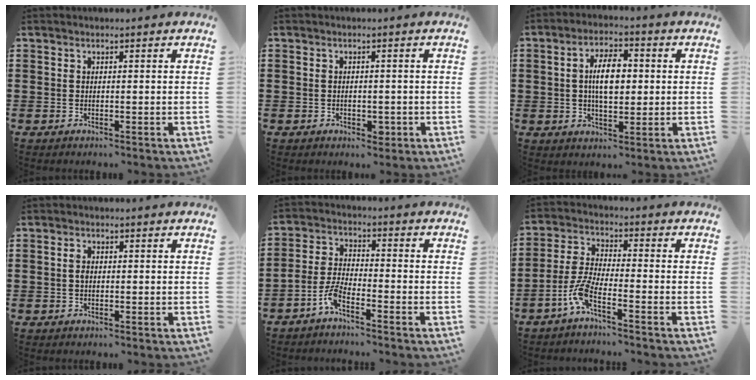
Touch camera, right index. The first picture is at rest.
{"total": 1.6, "force": [-0.7, 1.1, 0.9], "torque": [-0.018, 0.002, -0.015]}
{"total": 6.8, "force": [0.7, 3.1, 6.1], "torque": [-0.103, 0.008, 0.006]}
{"total": 1.5, "force": [0.0, 0.8, 1.2], "torque": [-0.025, 0.005, -0.001]}
{"total": 4.6, "force": [-3.9, 0.7, 2.5], "torque": [-0.073, -0.007, -0.082]}
{"total": 5.9, "force": [-3.8, 0.9, 4.4], "torque": [-0.124, -0.020, -0.081]}